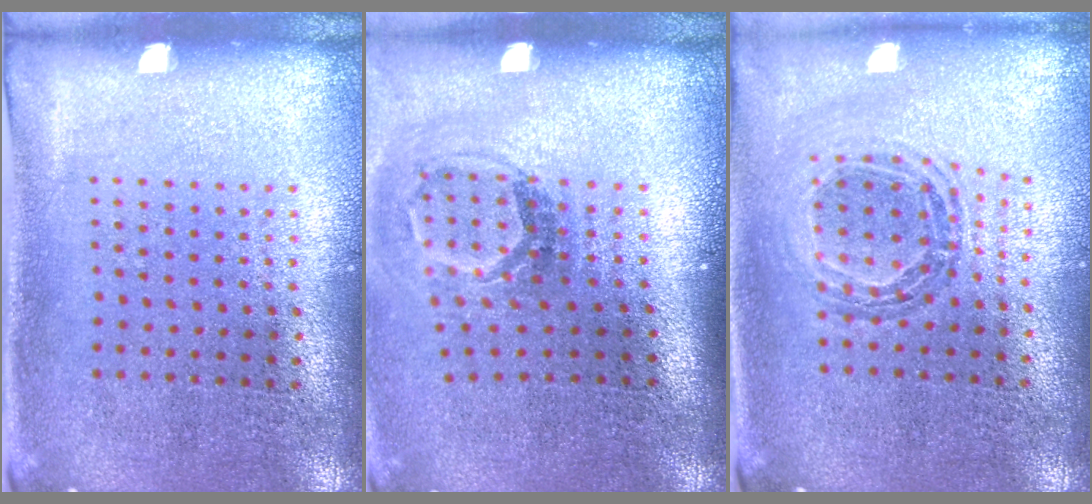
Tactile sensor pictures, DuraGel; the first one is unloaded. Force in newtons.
{"total": 1.7, "press": 1.2, "slide": 1.3}
{"total": 0.8, "press": 0.8, "slide": 0.1}